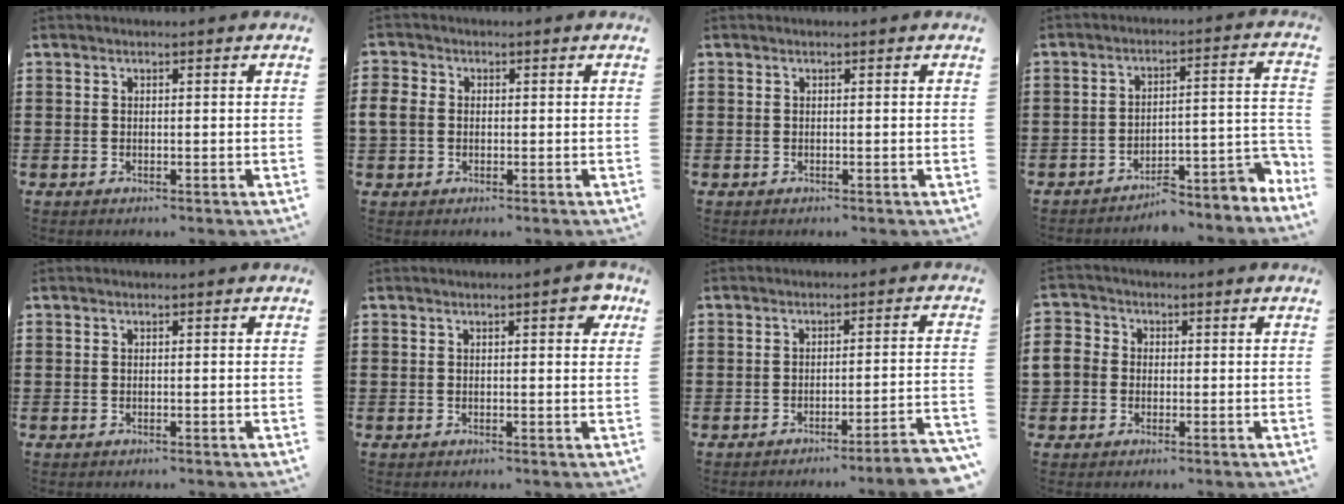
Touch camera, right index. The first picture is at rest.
{"total": 2.9, "force": [-0.2, 2.5, 1.6], "torque": [-0.050, 0.004, -0.010]}
{"total": 0.0}
{"total": 5.2, "force": [-4.8, 0.3, 2.1], "torque": [-0.033, -0.010, -0.096]}
{"total": 0.0}
{"total": 2.7, "force": [1.2, 0.8, 2.3], "torque": [-0.024, -0.001, 0.013]}
{"total": 3.5, "force": [-2.9, -0.7, 1.8], "torque": [-0.031, -0.015, -0.059]}
{"total": 3.9, "force": [-0.6, 3.5, 1.4], "torque": [-0.060, 0.002, -0.021]}